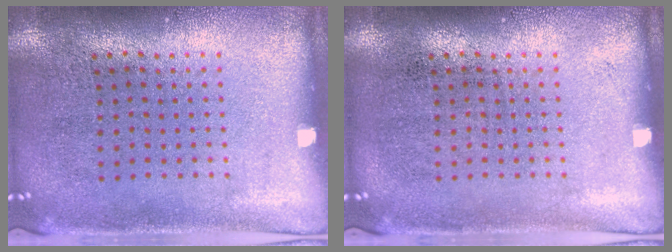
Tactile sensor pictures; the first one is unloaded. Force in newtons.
{"total": 0.0}